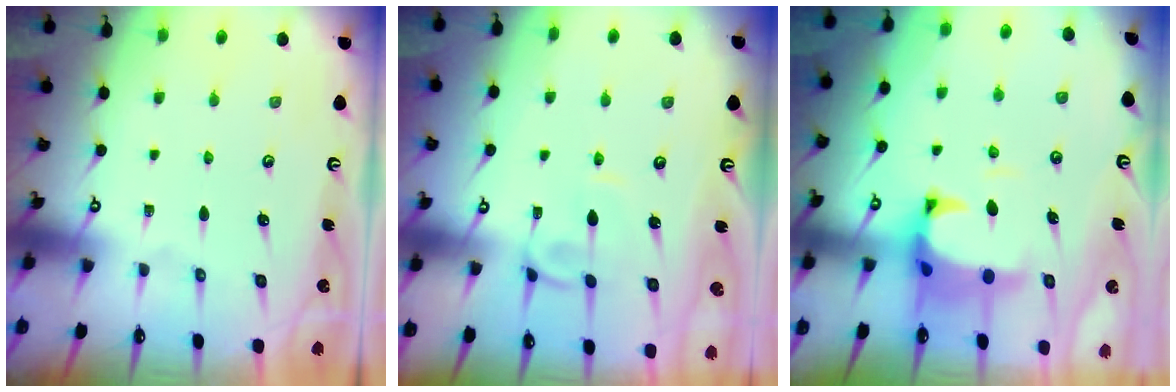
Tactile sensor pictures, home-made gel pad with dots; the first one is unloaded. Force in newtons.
{"total": 2.9, "press": 2.9, "slide": 0.2}
{"total": 2.6, "press": 2.4, "slide": 1.1}